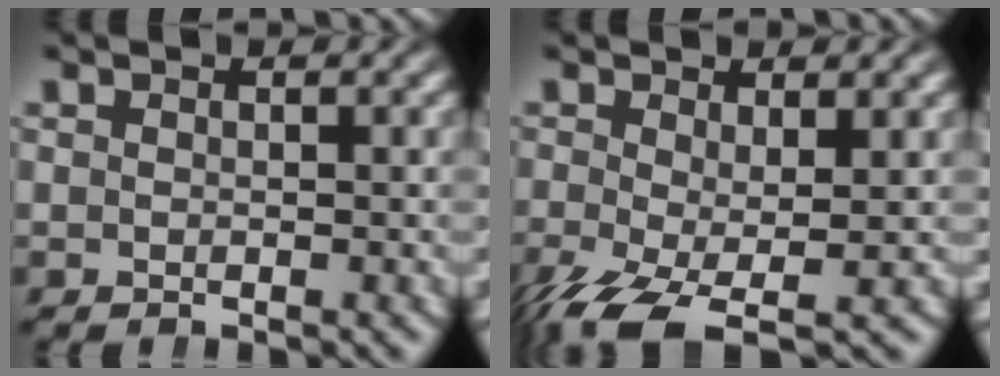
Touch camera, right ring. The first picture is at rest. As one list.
[{"total": 5.0, "force": [-2.9, 2.1, 3.4], "torque": [-0.089, -0.048, -0.023]}]